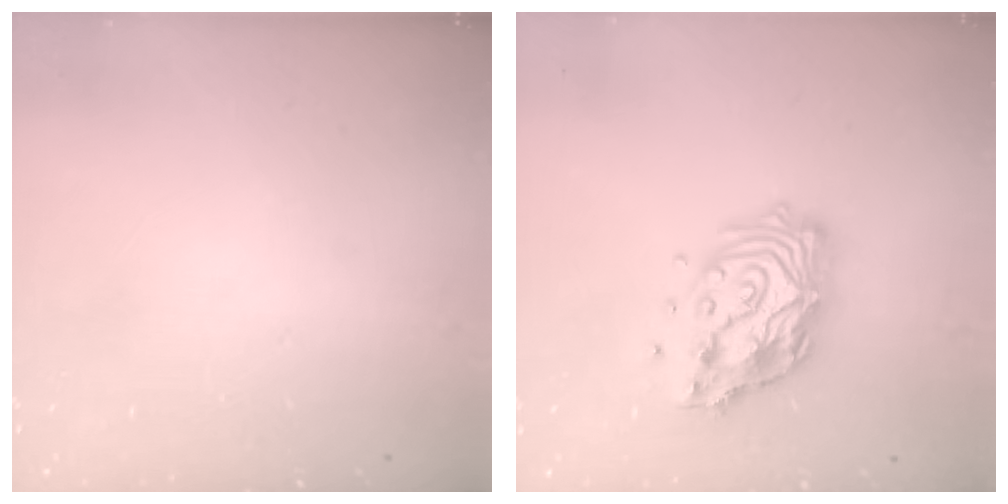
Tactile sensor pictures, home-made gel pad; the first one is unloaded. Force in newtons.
{"total": 14.9, "press": 14.8, "slide": 1.5}